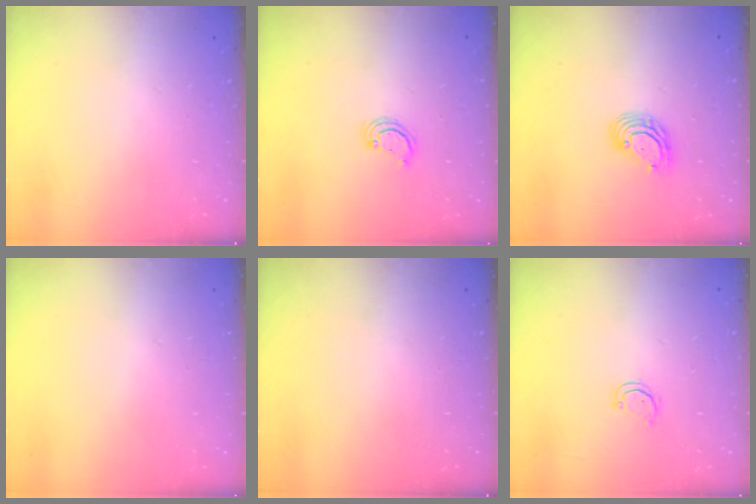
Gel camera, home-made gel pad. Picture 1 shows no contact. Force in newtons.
{"total": 2.6, "press": 2.6, "slide": 0.3}
{"total": 7.5, "press": 7.3, "slide": 1.3}
{"total": 0.0}
{"total": 0.0}
{"total": 2.7, "press": 2.6, "slide": 0.3}